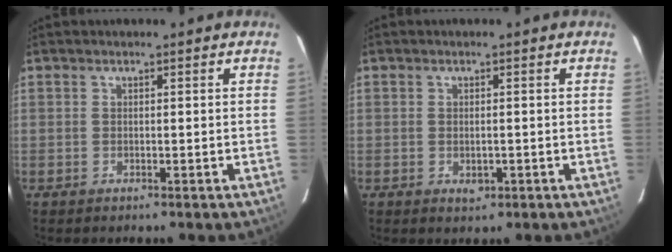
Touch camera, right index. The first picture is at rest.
{"total": 1.7, "force": [-0.5, 0.9, 1.4], "torque": [-0.026, -0.002, -0.002]}